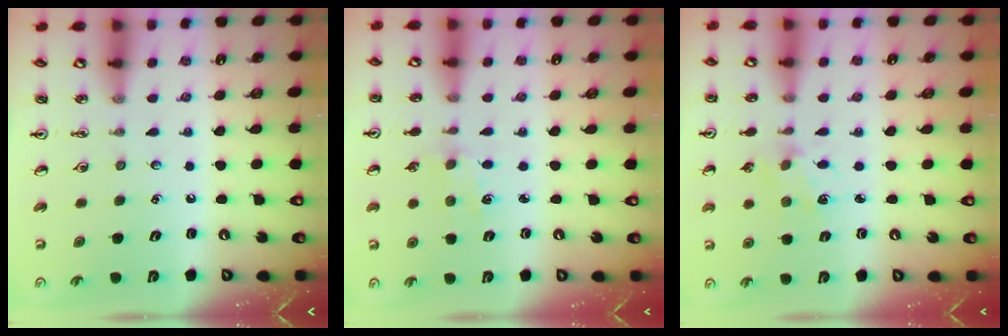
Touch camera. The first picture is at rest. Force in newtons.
{"total": 0.7, "press": 0.7, "slide": 0.2}
{"total": 2.6, "press": 2.6, "slide": 0.4}